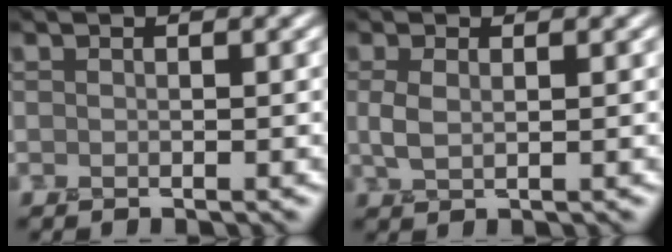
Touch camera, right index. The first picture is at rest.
{"total": 1.4, "force": [0.2, 0.6, 1.2], "torque": [-0.032, -0.004, 0.007]}